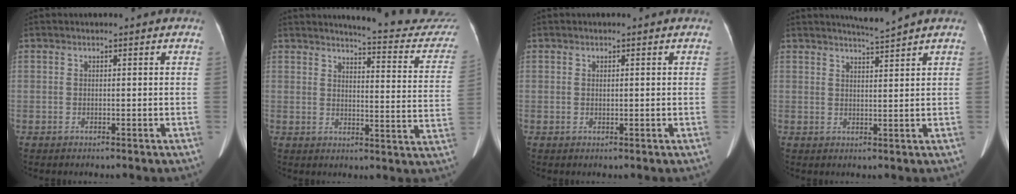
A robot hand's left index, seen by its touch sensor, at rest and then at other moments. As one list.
[{"total": 18.6, "force": [18.0, 1.3, 4.8], "torque": [-0.046, -0.109, 0.185]}, {"total": 0.6, "force": [0.1, 0.2, 0.6], "torque": [-0.012, -0.001, 0.003]}, {"total": 2.8, "force": [2.5, -1.3, 0.3], "torque": [-0.008, -0.011, 0.049]}]